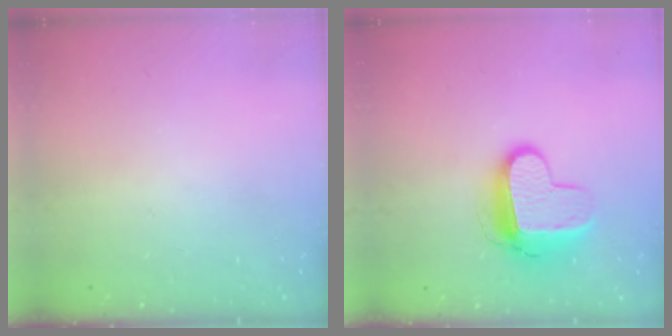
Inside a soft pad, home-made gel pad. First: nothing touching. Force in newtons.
{"total": 11.1, "press": 11.0, "slide": 1.3}